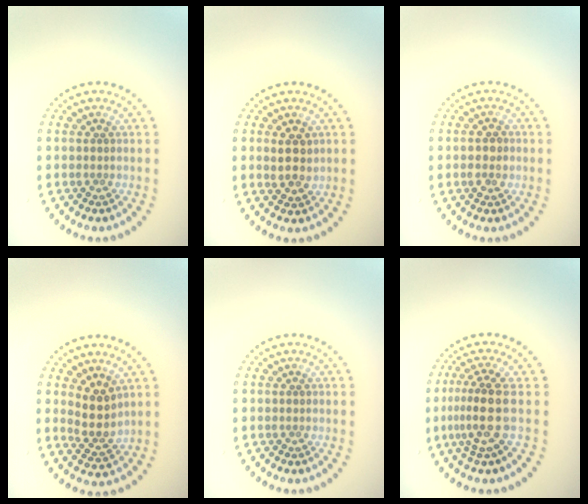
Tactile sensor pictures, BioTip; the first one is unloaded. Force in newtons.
{"total": 2.3, "press": 2.2, "slide": 0.7}
{"total": 1.8, "press": 1.8, "slide": 0.0}
{"total": 3.0, "press": 2.5, "slide": 1.6}
{"total": 0.0}
{"total": 3.5, "press": 2.5, "slide": 2.5}